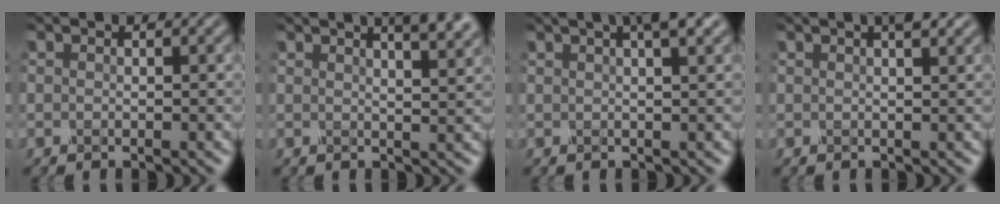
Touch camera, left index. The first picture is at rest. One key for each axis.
{"total": 5.5, "fx": 3.6, "fy": 1.8, "fz": 3.7, "tx": -0.021, "ty": 0.029, "tz": 0.020}
{"total": 4.1, "fx": 2.3, "fy": 0.8, "fz": 3.3, "tx": -0.035, "ty": 0.015, "tz": 0.023}
{"total": 2.1, "fx": 1.3, "fy": 0.4, "fz": 1.6, "tx": -0.016, "ty": 0.005, "tz": 0.015}